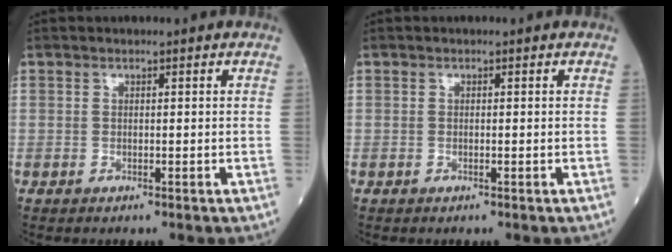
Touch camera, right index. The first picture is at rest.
{"total": 0.0}